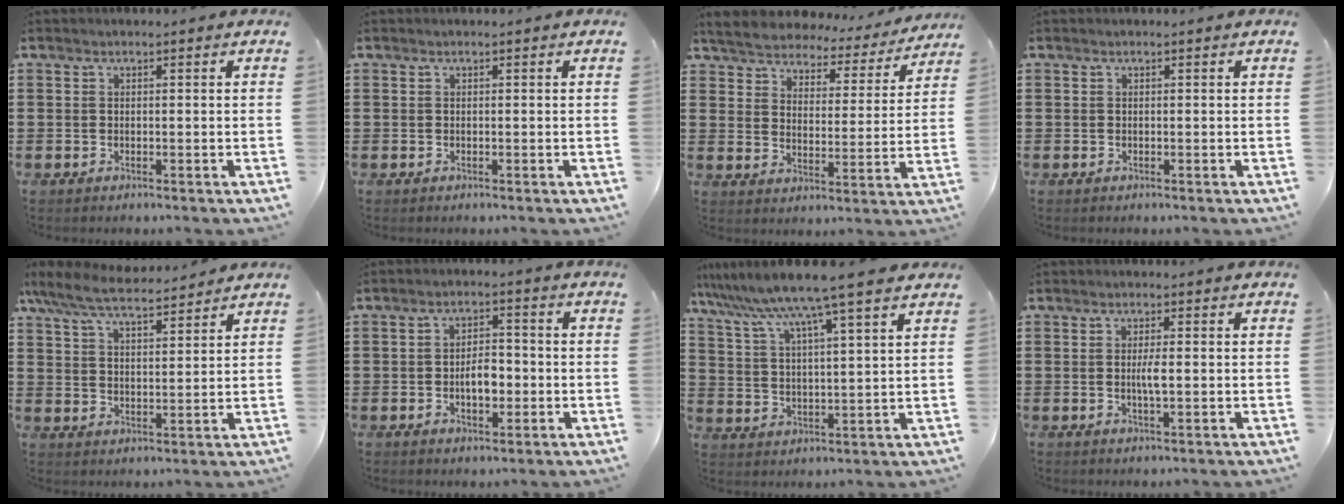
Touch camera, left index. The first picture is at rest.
{"total": 0.0}
{"total": 4.5, "force": [4.5, 0.4, 0.2], "torque": [-0.032, -0.033, 0.073]}
{"total": 0.0}
{"total": 7.2, "force": [6.3, 1.3, 3.2], "torque": [-0.085, -0.024, 0.114]}
{"total": 4.5, "force": [-0.9, 2.3, 3.8], "torque": [-0.054, 0.000, -0.021]}
{"total": 8.1, "force": [6.8, -0.8, 4.4], "torque": [-0.109, -0.040, 0.109]}
{"total": 2.5, "force": [0.0, 0.3, 2.5], "torque": [-0.047, -0.002, -0.002]}